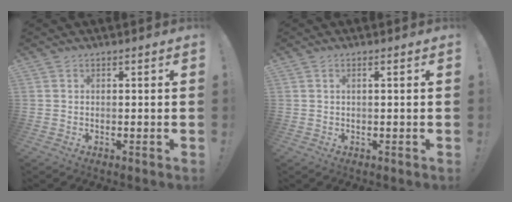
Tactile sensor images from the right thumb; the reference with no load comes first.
{"total": 1.1, "force": [0.1, -0.2, 1.1], "torque": [-0.020, -0.001, 0.001]}